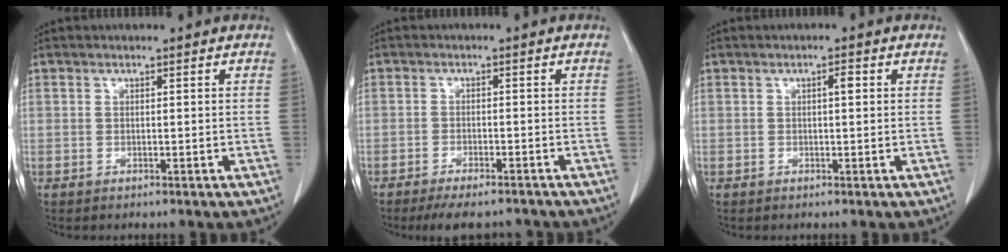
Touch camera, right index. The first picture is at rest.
{"total": 7.1, "force": [-6.3, 1.7, 2.8], "torque": [-0.034, -0.009, -0.094]}
{"total": 1.3, "force": [0.3, 0.3, 1.2], "torque": [-0.019, 0.004, 0.003]}